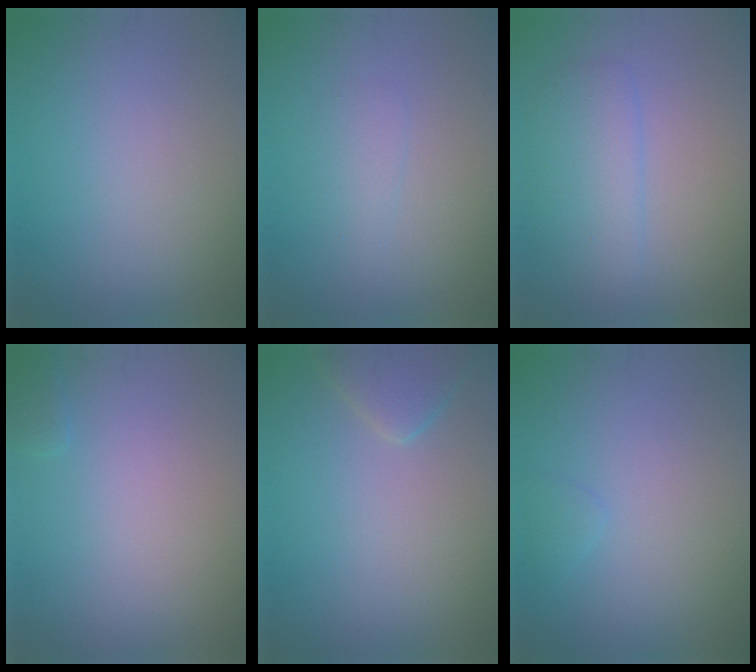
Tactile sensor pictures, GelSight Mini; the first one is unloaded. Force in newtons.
{"total": 1.3, "press": 1.3, "slide": 0.0}
{"total": 3.5, "press": 3.5, "slide": 0.1}
{"total": 0.7, "press": 0.7, "slide": 0.1}
{"total": 2.6, "press": 2.6, "slide": 0.2}
{"total": 0.9, "press": 0.9, "slide": 0.1}